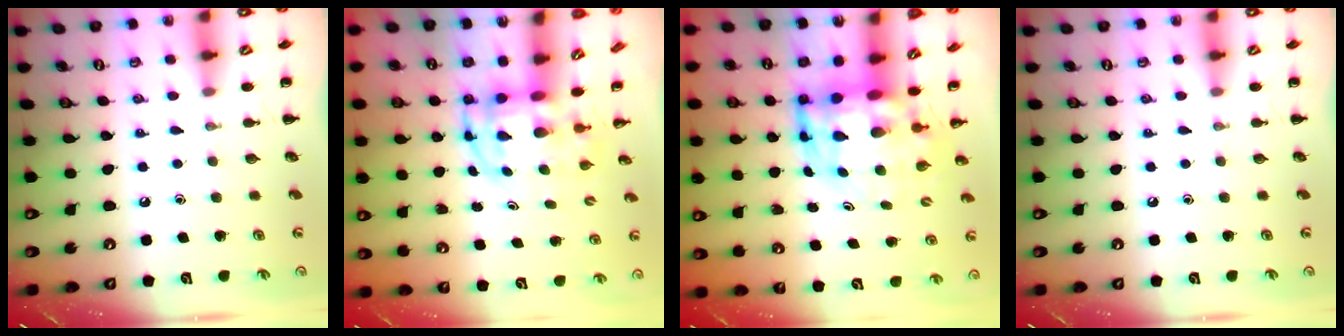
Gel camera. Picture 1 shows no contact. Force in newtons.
{"total": 3.9, "press": 3.9, "slide": 0.8}
{"total": 7.2, "press": 7.0, "slide": 1.6}
{"total": 0.0}